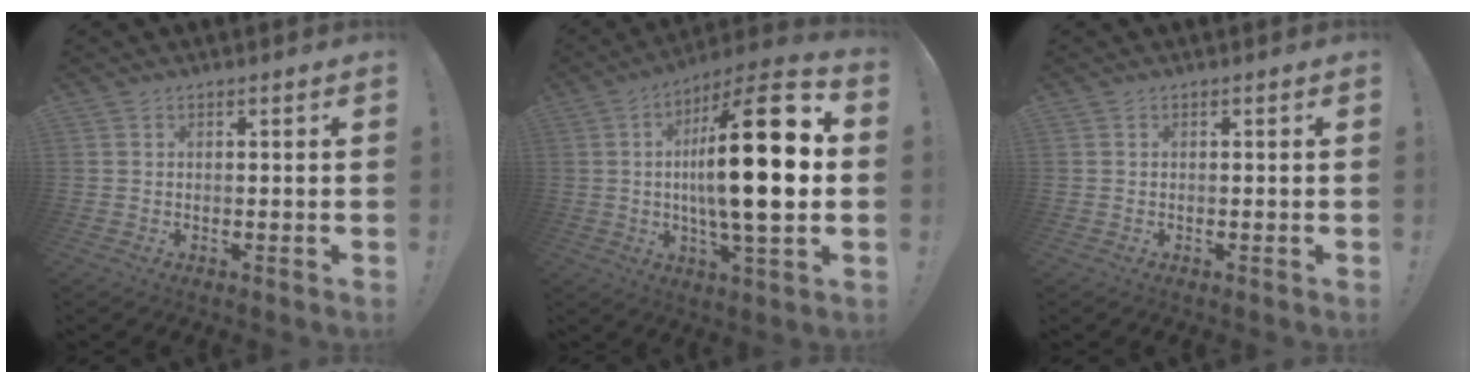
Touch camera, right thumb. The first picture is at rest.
{"total": 24.9, "force": [1.1, 6.1, 24.1], "torque": [-0.405, -0.012, 0.001]}
{"total": 0.0}